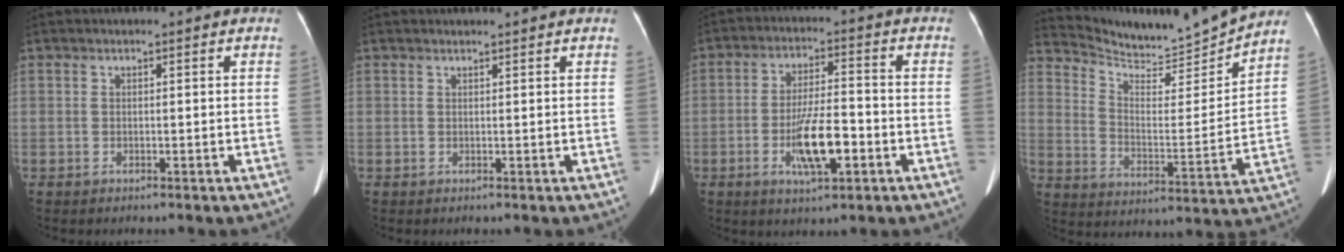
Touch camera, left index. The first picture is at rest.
{"total": 1.0, "force": [1.0, -0.1, 0.2], "torque": [-0.005, 0.010, 0.021]}
{"total": 8.7, "force": [-3.0, 2.0, 8.0], "torque": [-0.152, -0.002, -0.049]}
{"total": 15.2, "force": [15.0, -0.3, 3.0], "torque": [-0.070, -0.037, 0.231]}